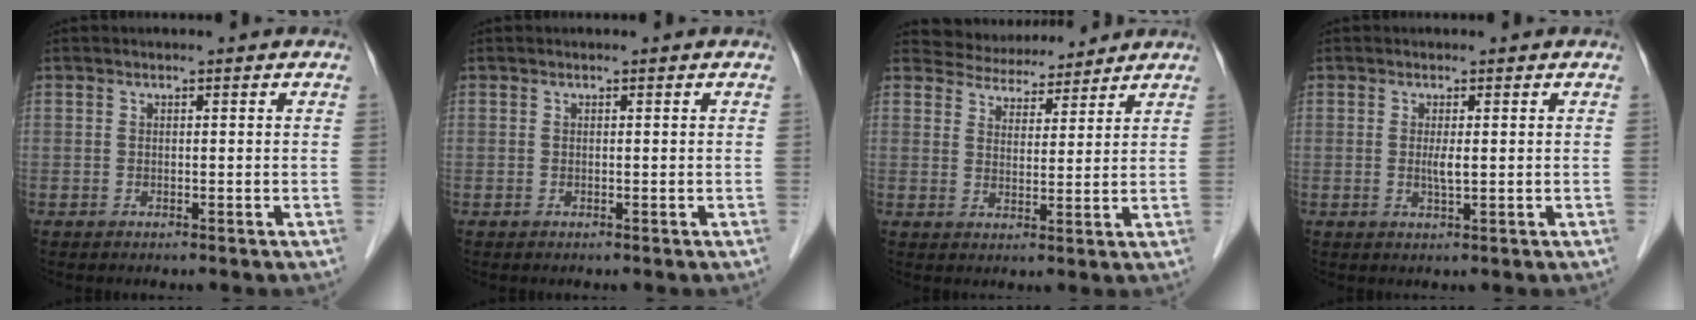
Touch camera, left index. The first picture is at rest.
{"total": 0.0}
{"total": 7.2, "force": [6.9, 1.9, 0.4], "torque": [-0.008, 0.015, 0.103]}
{"total": 1.5, "force": [0.3, 0.1, 1.5], "torque": [-0.035, -0.003, 0.005]}